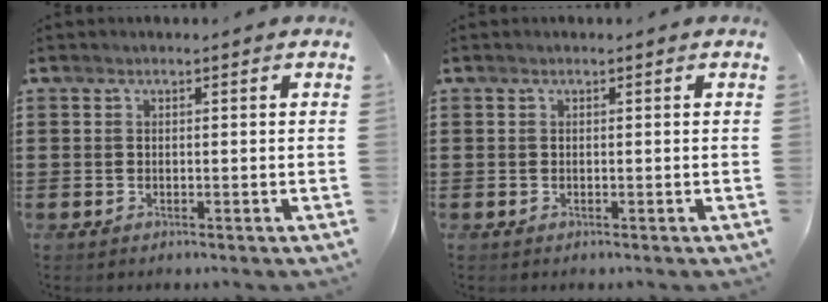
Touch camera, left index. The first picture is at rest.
{"total": 0.0}